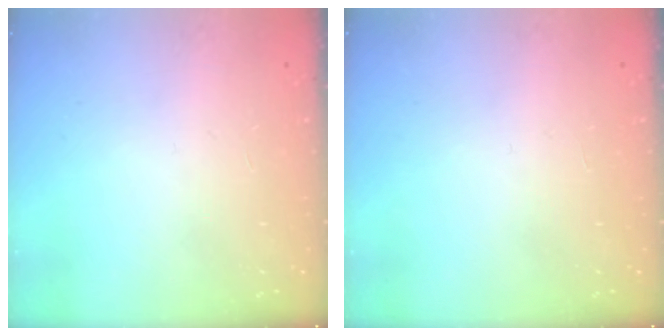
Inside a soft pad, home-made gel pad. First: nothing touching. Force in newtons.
{"total": 0.0}